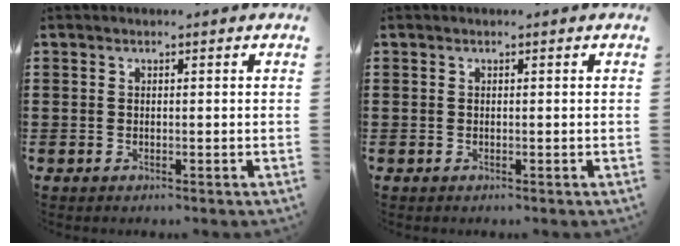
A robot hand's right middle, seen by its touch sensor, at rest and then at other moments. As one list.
[{"total": 0.0}]